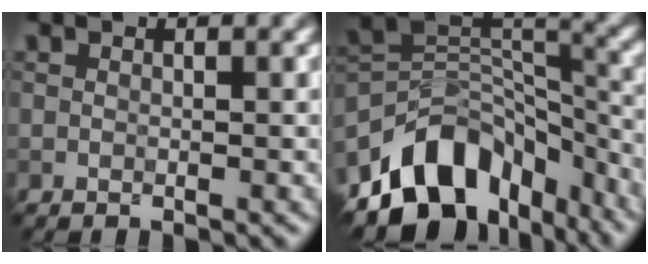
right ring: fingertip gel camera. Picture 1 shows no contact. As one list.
[{"total": 11.3, "force": [-7.0, 7.0, 5.5], "torque": [-0.080, 0.003, -0.115]}]